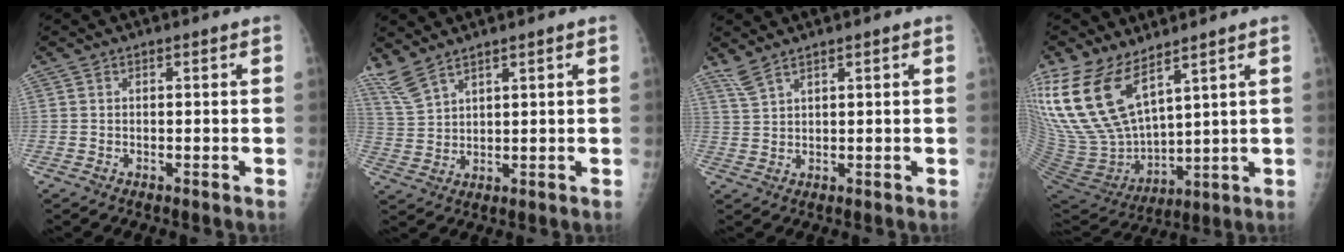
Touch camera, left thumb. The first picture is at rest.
{"total": 5.4, "force": [4.6, 1.3, 2.5], "torque": [-0.056, -0.015, 0.109]}
{"total": 3.0, "force": [2.5, 0.4, 1.6], "torque": [-0.036, -0.004, 0.061]}
{"total": 19.5, "force": [11.6, 9.2, 12.7], "torque": [-0.256, -0.059, 0.245]}